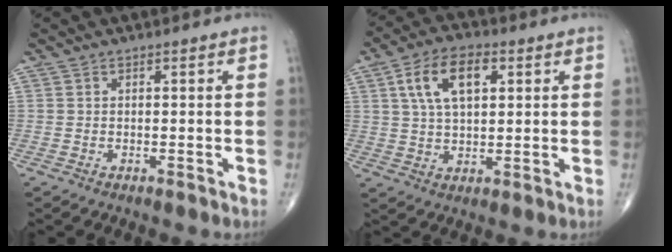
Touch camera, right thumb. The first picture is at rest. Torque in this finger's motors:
{"motor_torque": [-0.08, 2.01, 0.96, 0.21, 0.06]}